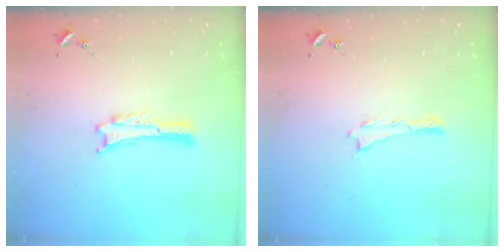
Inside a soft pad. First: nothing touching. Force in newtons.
{"total": 0.0}